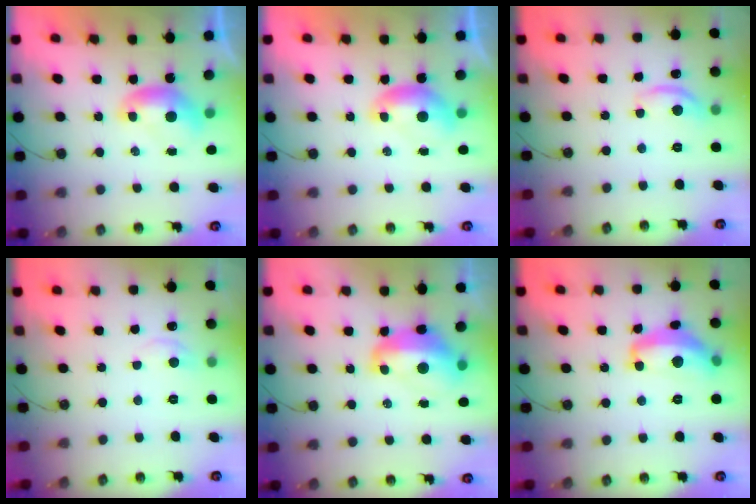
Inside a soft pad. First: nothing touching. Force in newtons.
{"total": 0.0}
{"total": 6.7, "press": 6.7, "slide": 0.4}
{"total": 0.6, "press": 0.1, "slide": 0.6}
{"total": 8.3, "press": 8.2, "slide": 1.5}
{"total": 10.4, "press": 10.3, "slide": 0.9}